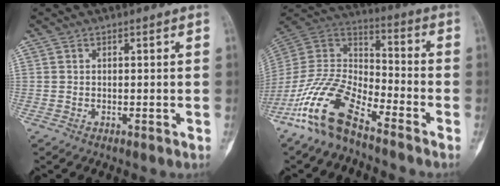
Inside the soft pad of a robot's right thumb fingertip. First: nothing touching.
{"total": 15.4, "force": [-10.7, 5.4, 9.6], "torque": [-0.185, 0.072, -0.213]}